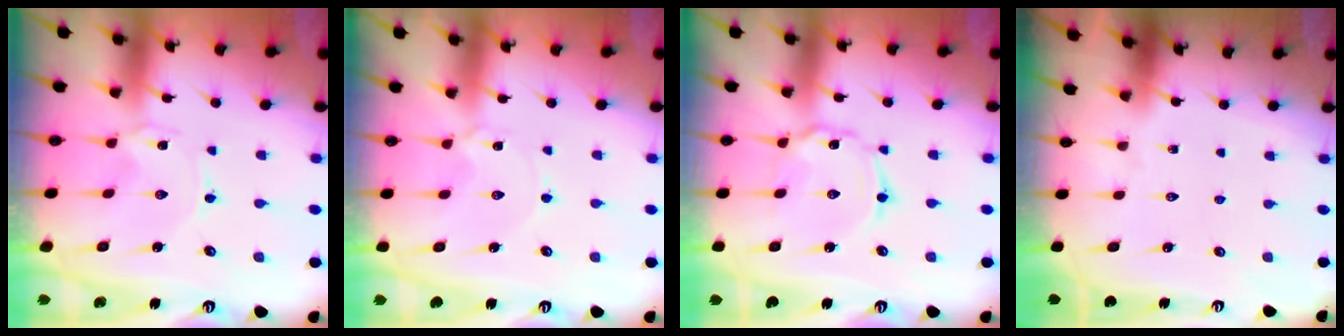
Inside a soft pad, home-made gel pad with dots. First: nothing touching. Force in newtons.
{"total": 2.3, "press": 2.3, "slide": 0.4}
{"total": 4.7, "press": 4.7, "slide": 0.4}
{"total": 0.0}